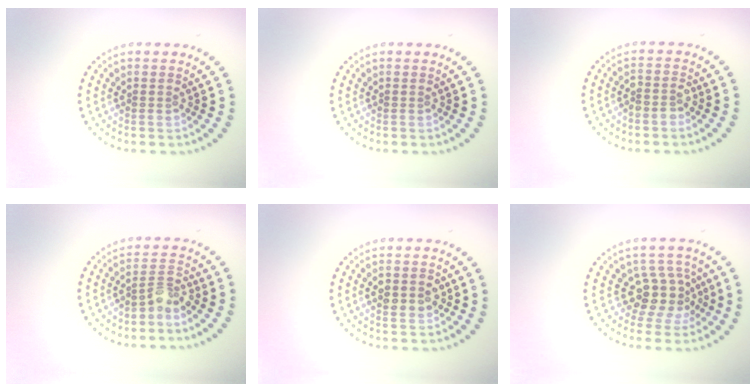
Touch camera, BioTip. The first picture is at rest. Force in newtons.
{"total": 0.0}
{"total": 1.7, "press": 1.5, "slide": 0.7}
{"total": 2.1, "press": 1.5, "slide": 1.4}
{"total": 2.9, "press": 2.9, "slide": 0.1}
{"total": 3.8, "press": 3.1, "slide": 2.2}